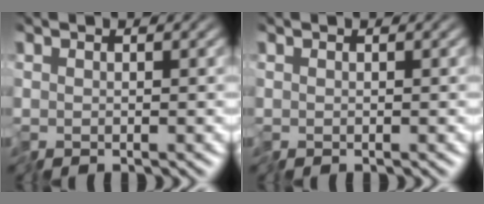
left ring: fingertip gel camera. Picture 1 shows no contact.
{"total": 0.0}